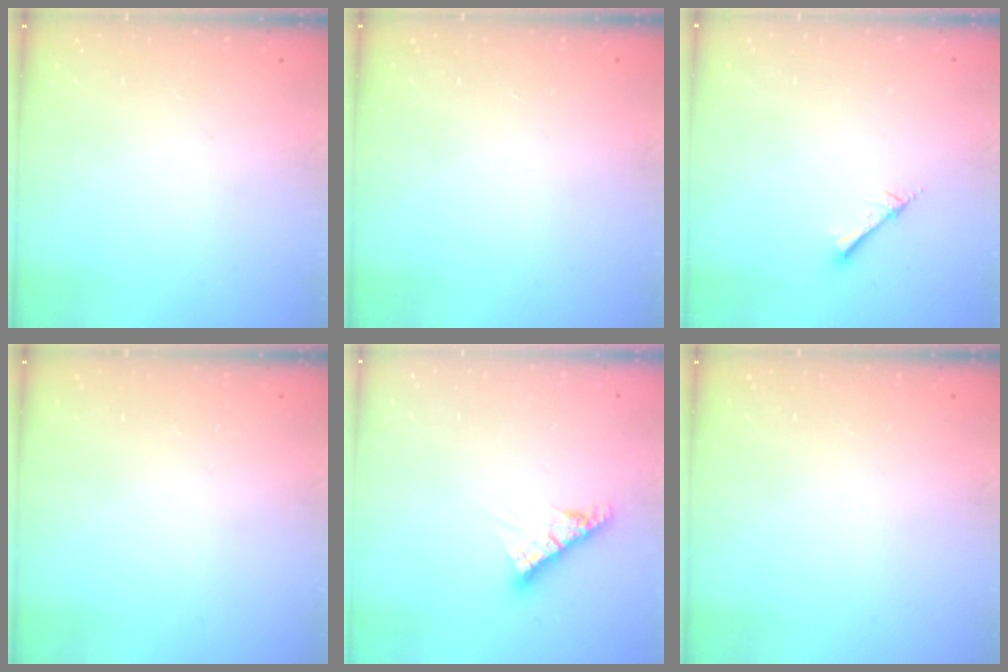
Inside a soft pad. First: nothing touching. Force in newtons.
{"total": 0.0}
{"total": 2.0, "press": 2.0, "slide": 0.2}
{"total": 0.0}
{"total": 7.8, "press": 7.7, "slide": 0.8}
{"total": 0.0}